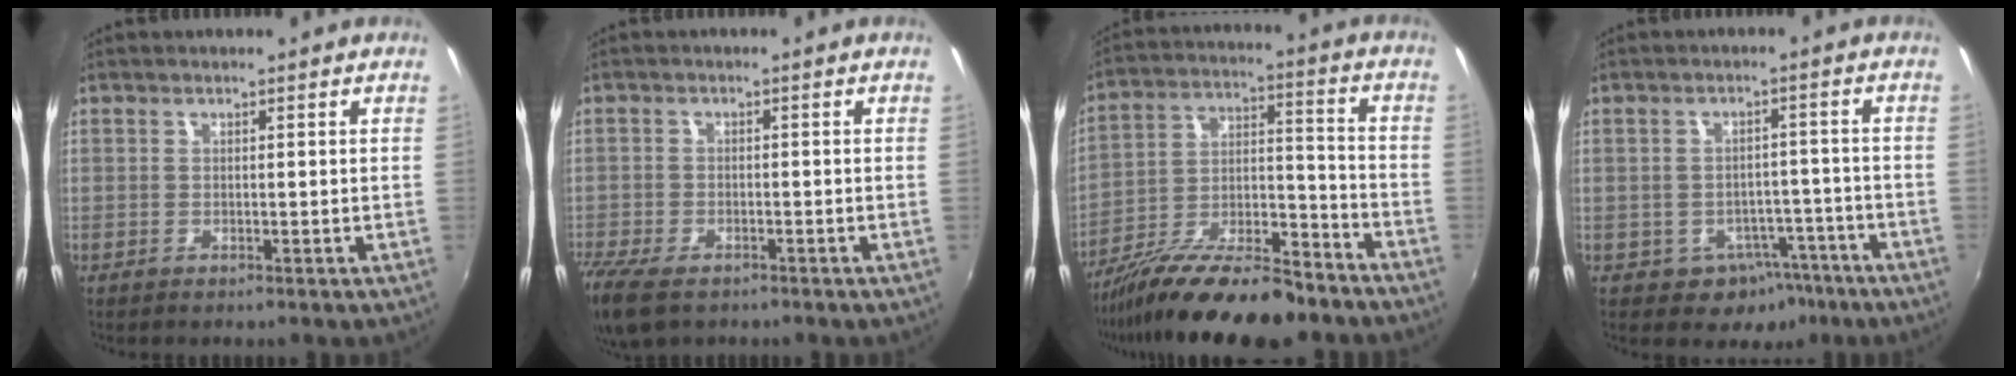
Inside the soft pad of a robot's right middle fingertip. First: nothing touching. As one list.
[{"total": 10.1, "force": [-7.1, 4.5, 5.6], "torque": [-0.147, -0.044, -0.135]}, {"total": 19.7, "force": [-15.0, 5.2, 11.7], "torque": [-0.214, -0.016, -0.244]}, {"total": 7.3, "force": [-4.2, 5.5, 2.1], "torque": [-0.040, 0.023, -0.038]}]